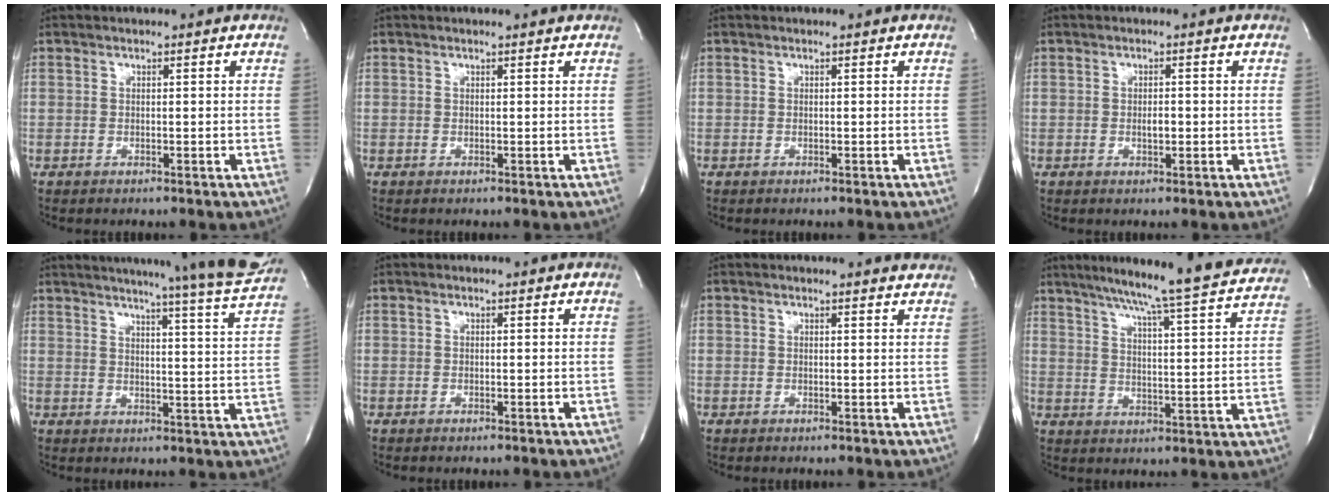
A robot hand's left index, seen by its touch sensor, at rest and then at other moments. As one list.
[{"total": 1.0, "force": [0.9, -0.1, 0.2], "torque": [-0.010, -0.001, 0.010]}, {"total": 0.0}, {"total": 1.5, "force": [-0.3, 0.6, 1.3], "torque": [-0.024, -0.001, -0.004]}, {"total": 22.4, "force": [20.2, -1.2, 9.6], "torque": [-0.148, -0.069, 0.244]}, {"total": 0.0}, {"total": 4.0, "force": [3.9, 0.1, 0.6], "torque": [-0.011, -0.004, 0.027]}, {"total": 22.6, "force": [20.1, -0.1, 10.2], "torque": [-0.161, -0.039, 0.255]}]